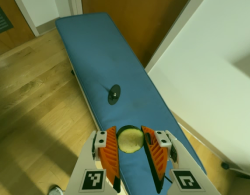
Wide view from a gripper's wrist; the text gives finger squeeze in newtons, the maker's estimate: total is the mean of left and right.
{"total": 8.1, "left": 7.9, "right": 8.2}